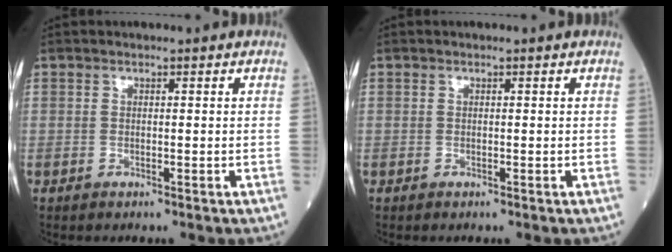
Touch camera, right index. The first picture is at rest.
{"total": 0.0}